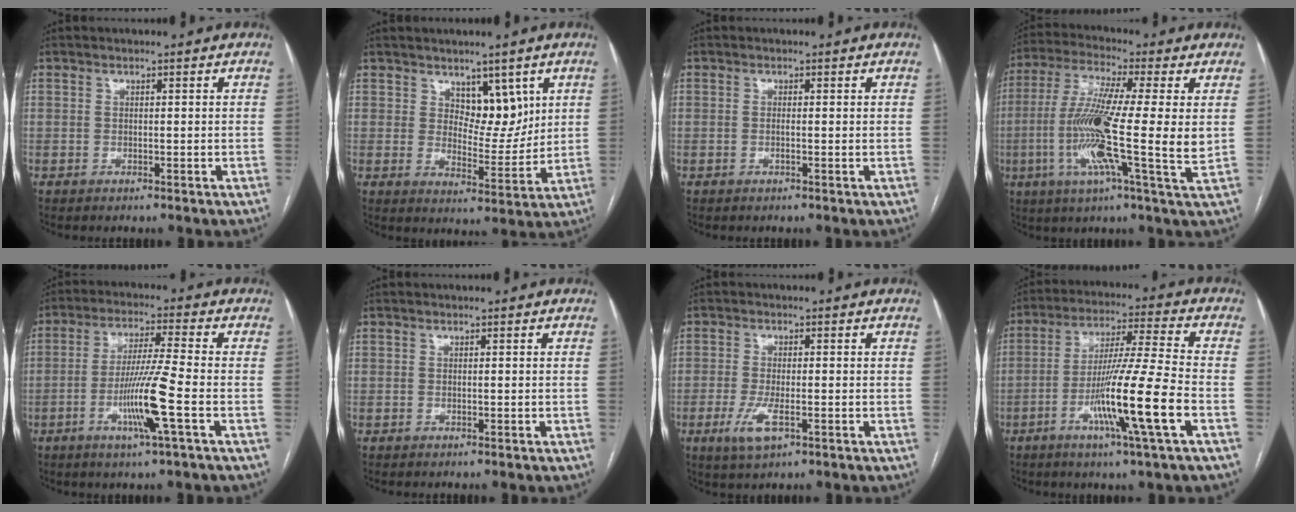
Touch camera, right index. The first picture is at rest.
{"total": 6.6, "force": [3.5, 3.5, 4.3], "torque": [-0.057, -0.006, 0.063]}
{"total": 0.7, "force": [-0.1, -0.1, 0.7], "torque": [-0.013, 0.000, -0.002]}
{"total": 16.4, "force": [-0.6, 0.2, 16.4], "torque": [-0.315, -0.011, -0.031]}
{"total": 9.9, "force": [-3.2, -1.1, 9.3], "torque": [-0.182, -0.011, -0.063]}
{"total": 0.0}
{"total": 4.8, "force": [-1.9, 1.3, 4.2], "torque": [-0.089, -0.008, -0.032]}
{"total": 14.3, "force": [-5.0, -1.5, 13.4], "torque": [-0.248, -0.015, -0.095]}